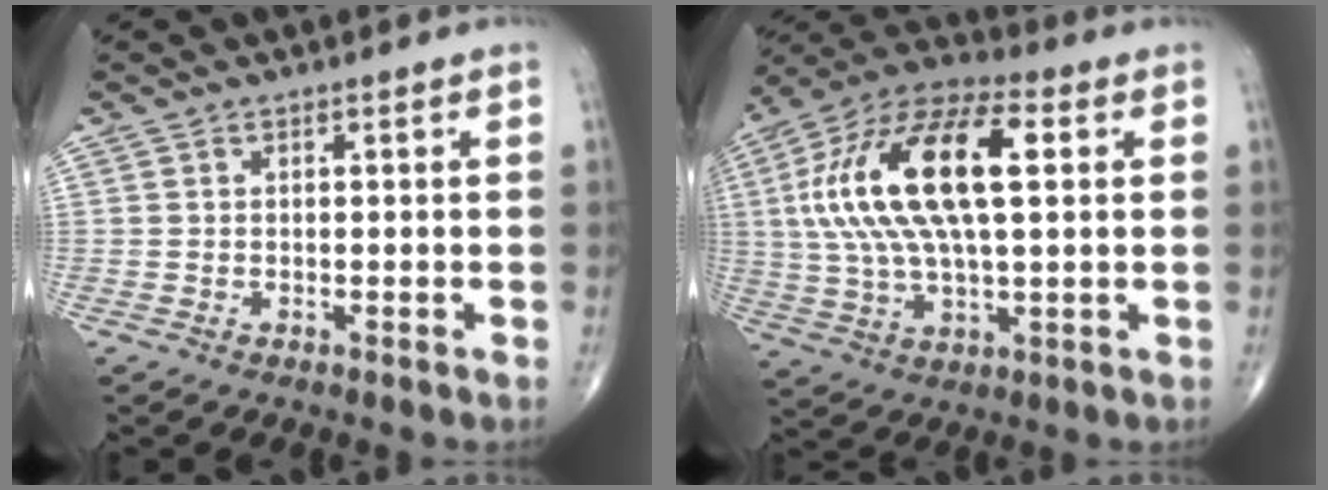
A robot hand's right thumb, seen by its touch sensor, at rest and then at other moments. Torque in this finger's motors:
{"motor_torque": [0.77, 0.79, 2.37, 0.33, 0.66]}